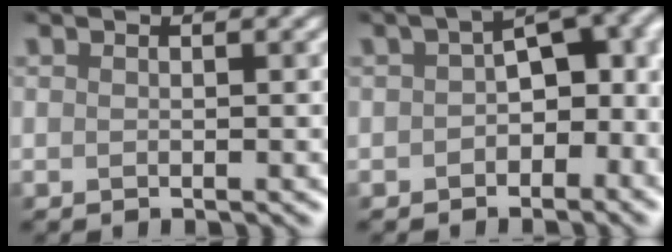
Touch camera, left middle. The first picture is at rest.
{"total": 7.8, "force": [-1.0, 4.8, 6.0], "torque": [-0.056, 0.013, -0.024]}